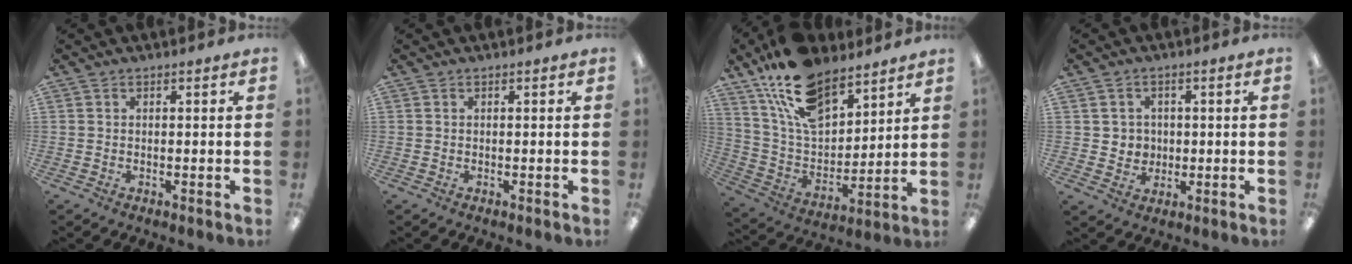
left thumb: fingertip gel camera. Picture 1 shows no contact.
{"total": 0.0}
{"total": 18.6, "force": [13.1, 9.1, 9.5], "torque": [-0.193, -0.059, 0.242]}
{"total": 3.9, "force": [1.2, 3.7, 0.0], "torque": [0.000, -0.001, 0.018]}